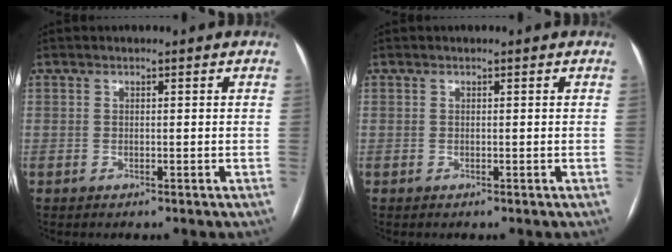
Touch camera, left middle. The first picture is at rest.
{"total": 0.0}